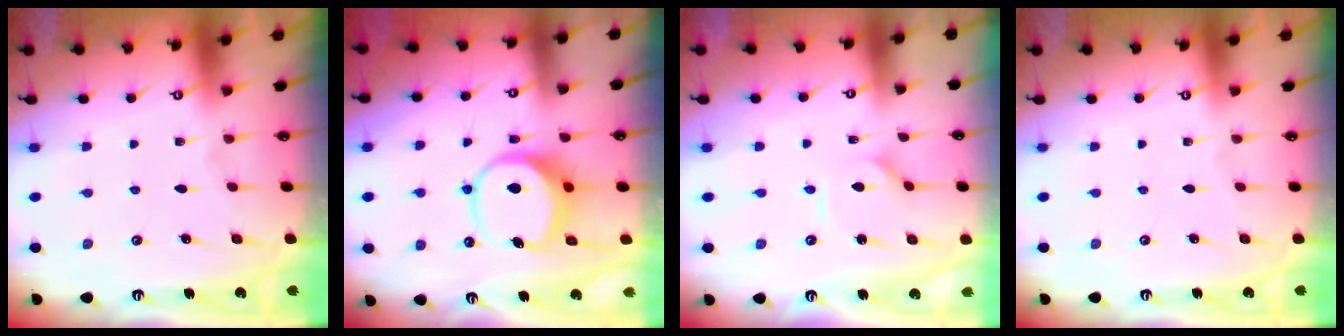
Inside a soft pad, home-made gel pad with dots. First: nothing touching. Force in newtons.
{"total": 8.2, "press": 8.0, "slide": 1.4}
{"total": 1.5, "press": 1.4, "slide": 0.3}
{"total": 0.0}